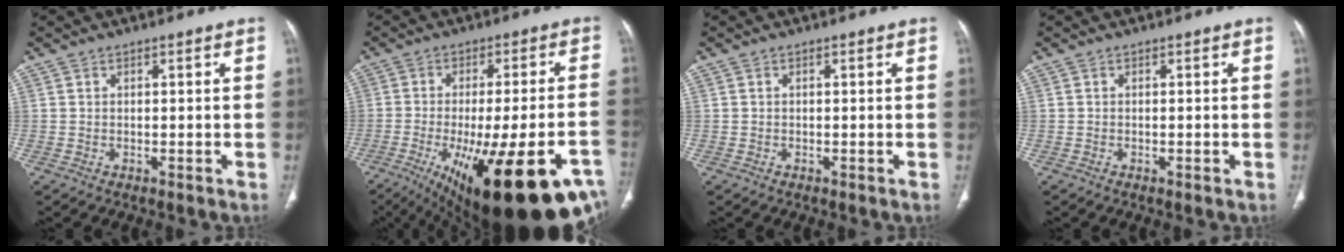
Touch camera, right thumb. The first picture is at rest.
{"total": 29.8, "force": [-13.8, 8.7, 24.9], "torque": [-0.315, 0.014, -0.184]}
{"total": 0.0}
{"total": 0.5, "force": [-0.2, 0.1, 0.5], "torque": [-0.010, -0.001, -0.002]}